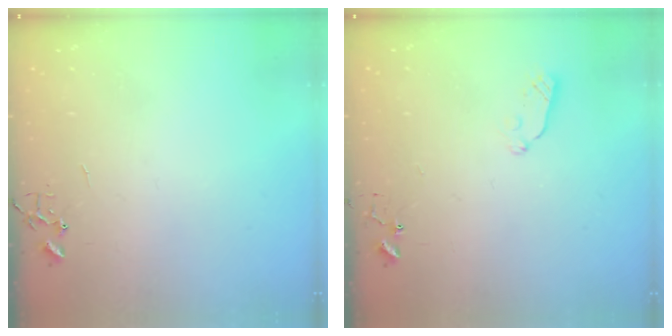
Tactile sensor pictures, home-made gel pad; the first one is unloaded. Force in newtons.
{"total": 3.8, "press": 3.8, "slide": 0.6}